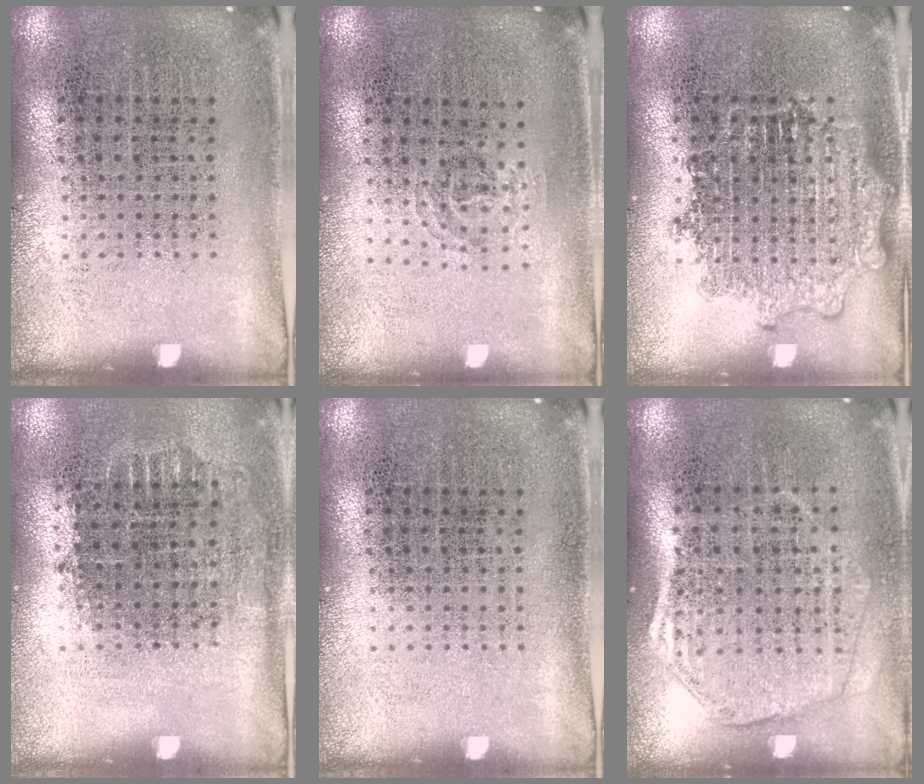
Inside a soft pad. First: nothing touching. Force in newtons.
{"total": 0.9, "press": 0.6, "slide": 0.7}
{"total": 2.6, "press": 2.6, "slide": 0.4}
{"total": 0.7, "press": 0.7, "slide": 0.2}
{"total": 0.0}
{"total": 1.7, "press": 1.5, "slide": 0.7}